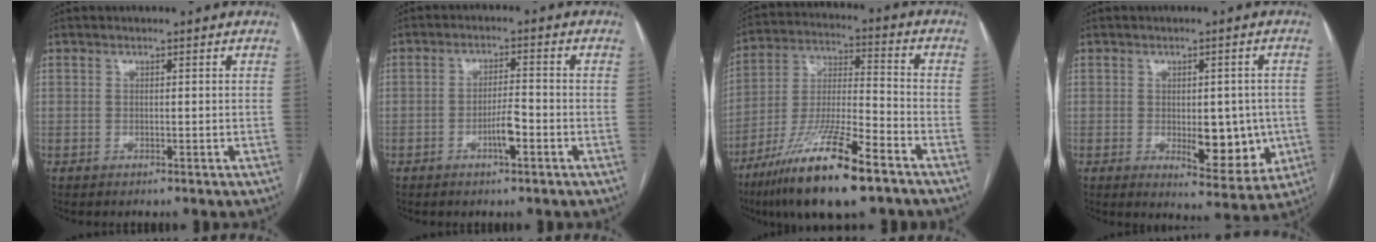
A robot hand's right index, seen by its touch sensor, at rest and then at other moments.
{"total": 4.1, "force": [-1.8, 0.6, 3.6], "torque": [-0.063, 0.001, -0.033]}
{"total": 18.0, "force": [-11.4, 2.4, 13.8], "torque": [-0.273, -0.034, -0.206]}
{"total": 9.6, "force": [-1.6, 4.4, 8.4], "torque": [-0.096, 0.000, -0.008]}